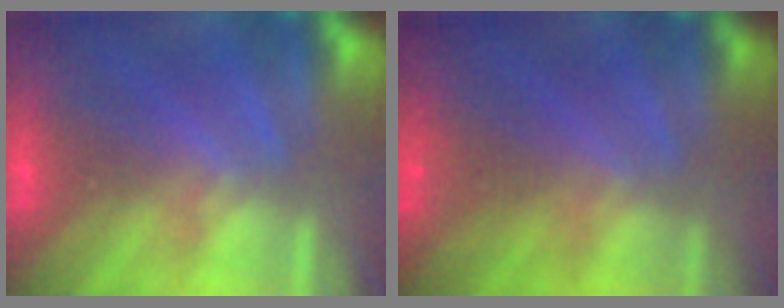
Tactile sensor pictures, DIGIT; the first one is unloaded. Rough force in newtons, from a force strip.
{"total": 1.4}